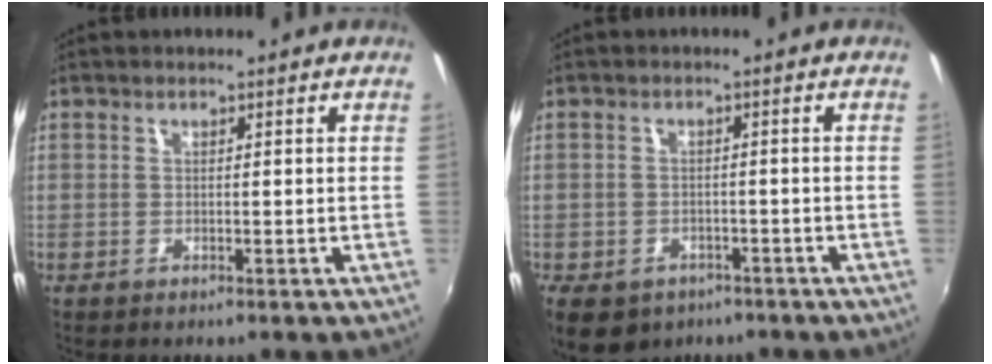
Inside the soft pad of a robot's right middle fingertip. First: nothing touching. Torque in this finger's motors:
{"motor_torque": [0.97, -0.71, 0.07, 0.05]}